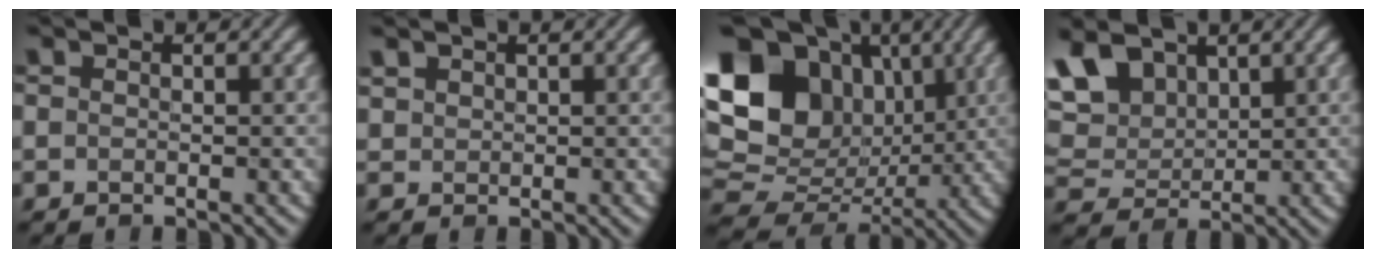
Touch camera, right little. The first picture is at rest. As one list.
[{"total": 0.7, "force": [0.6, 0.3, 0.0], "torque": [0.000, 0.001, 0.022]}, {"total": 15.7, "force": [3.6, 12.0, 9.5], "torque": [-0.177, 0.026, 0.066]}, {"total": 7.4, "force": [3.9, 4.4, 4.5], "torque": [-0.111, 0.019, 0.075]}]